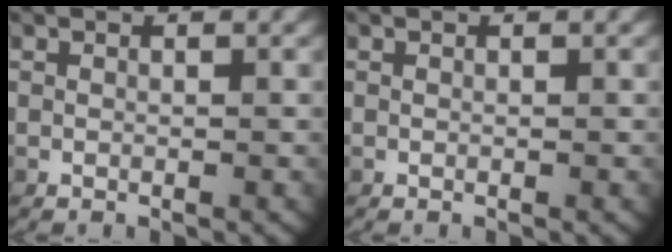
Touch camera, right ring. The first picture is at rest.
{"total": 0.0}